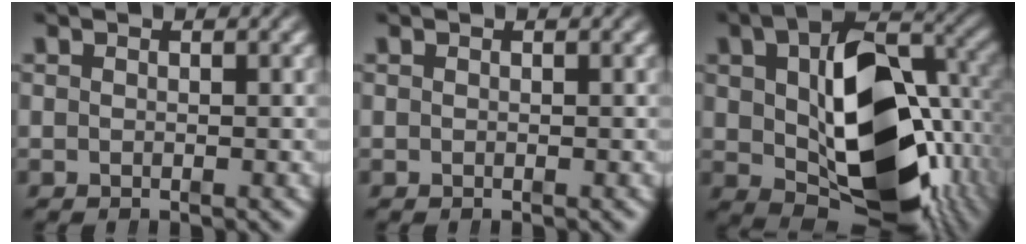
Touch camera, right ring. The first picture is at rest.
{"total": 0.0}
{"total": 16.0, "force": [-2.0, 8.9, 13.1], "torque": [-0.204, -0.047, -0.002]}